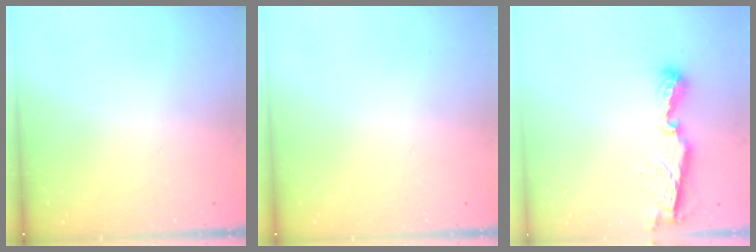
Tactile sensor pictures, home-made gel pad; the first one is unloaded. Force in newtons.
{"total": 0.0}
{"total": 7.9, "press": 7.8, "slide": 0.3}